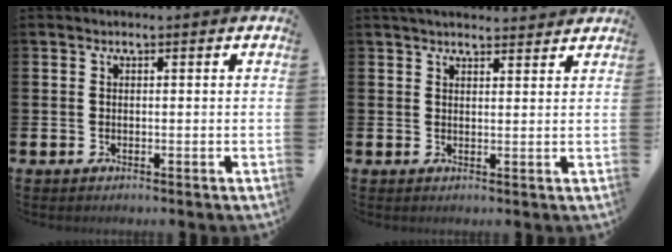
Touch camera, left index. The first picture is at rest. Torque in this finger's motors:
{"motor_torque": [0.99, -1.14, 0.09, 0.04]}